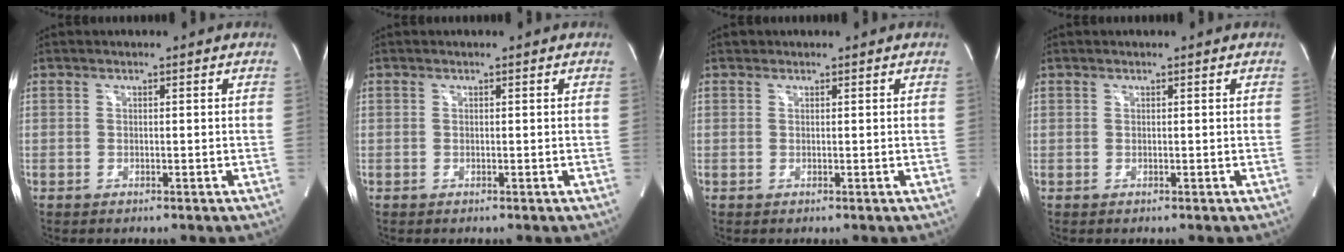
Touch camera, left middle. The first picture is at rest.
{"total": 0.0}
{"total": 0.5, "force": [0.4, 0.3, 0.0], "torque": [-0.003, 0.002, 0.008]}
{"total": 0.0}